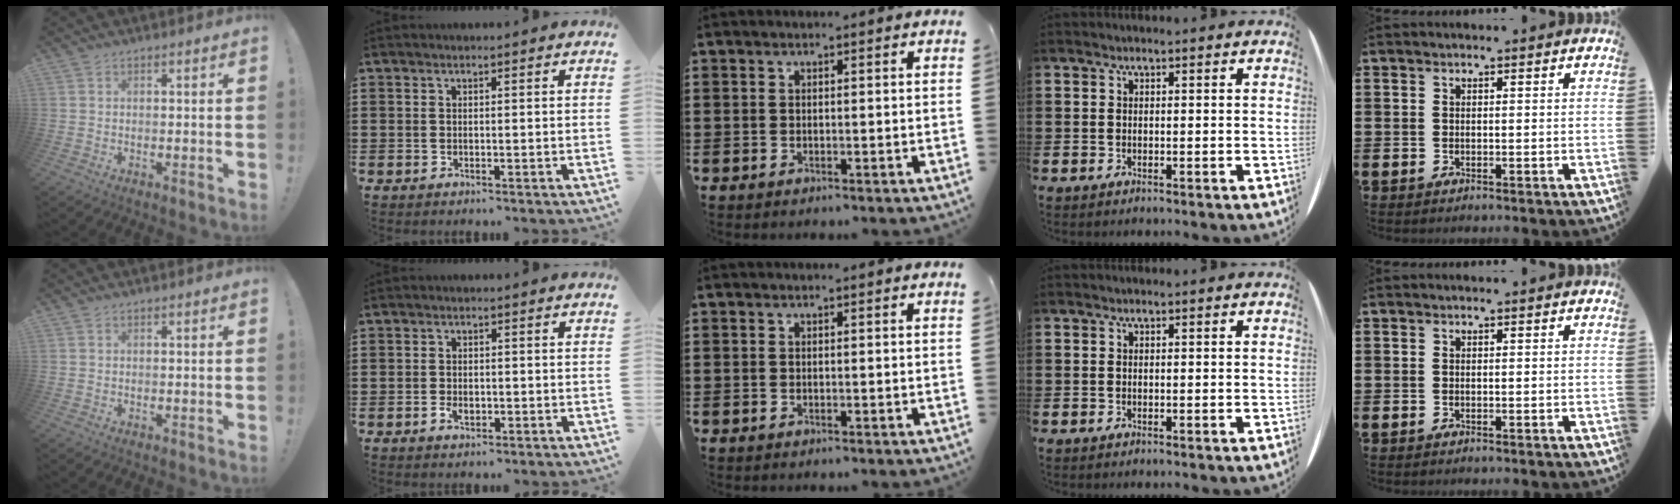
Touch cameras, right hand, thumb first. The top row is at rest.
{"index": {"total": 1.7, "force": [-0.6, 1.0, 1.2], "torque": [-0.022, 0.001, -0.011]}}